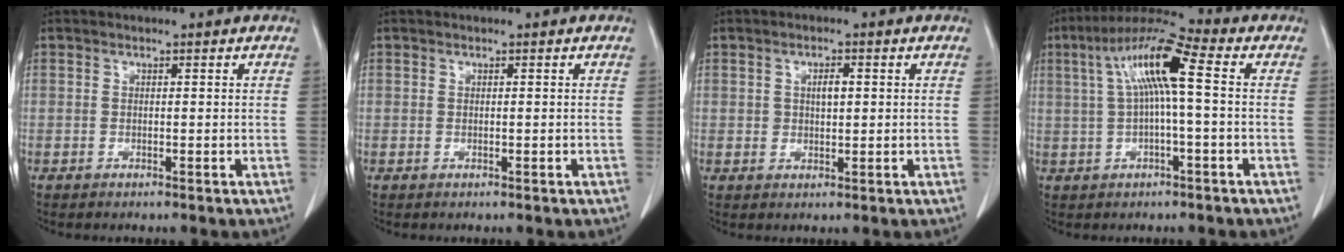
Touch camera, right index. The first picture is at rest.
{"total": 0.0}
{"total": 2.9, "force": [0.6, 1.5, 2.3], "torque": [-0.042, 0.004, 0.012]}
{"total": 10.7, "force": [1.6, 1.1, 10.6], "torque": [-0.208, 0.035, 0.026]}